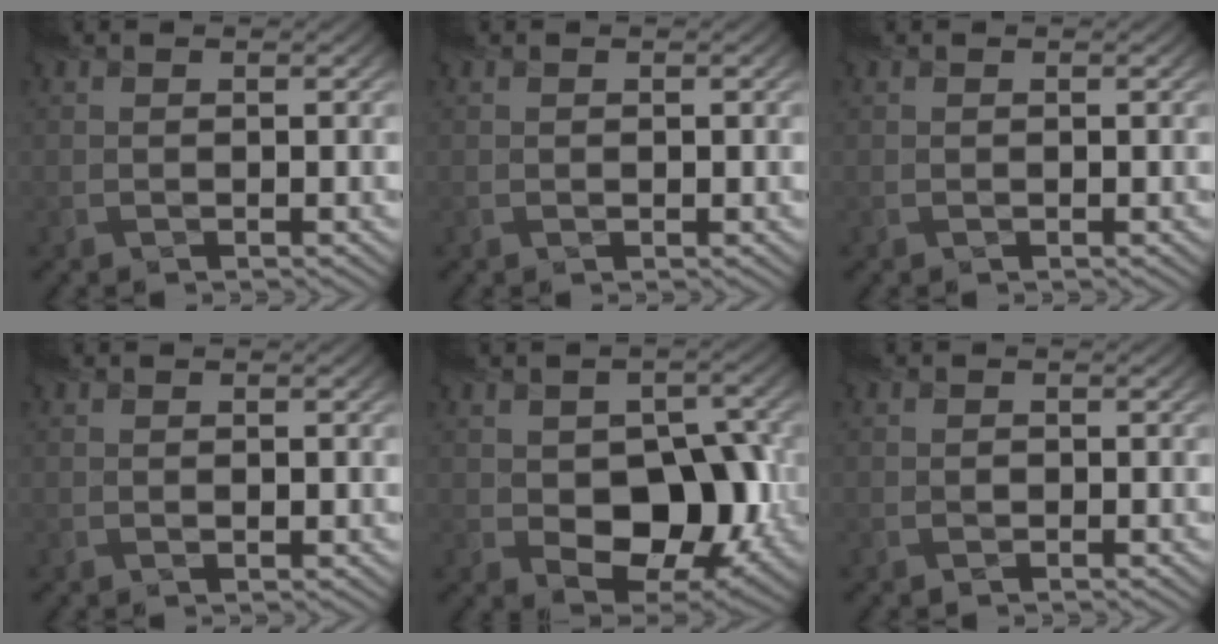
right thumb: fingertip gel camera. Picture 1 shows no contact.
{"total": 0.8, "force": [0.2, 0.6, 0.5], "torque": [-0.010, -0.001, 0.006]}
{"total": 0.5, "force": [0.2, 0.4, 0.3], "torque": [-0.005, 0.000, 0.004]}
{"total": 1.1, "force": [0.2, 0.7, 0.8], "torque": [-0.016, -0.001, 0.007]}
{"total": 11.1, "force": [-1.3, 7.3, 8.3], "torque": [-0.137, -0.021, -0.005]}
{"total": 0.6, "force": [-0.1, 0.6, 0.3], "torque": [-0.003, -0.005, -0.003]}